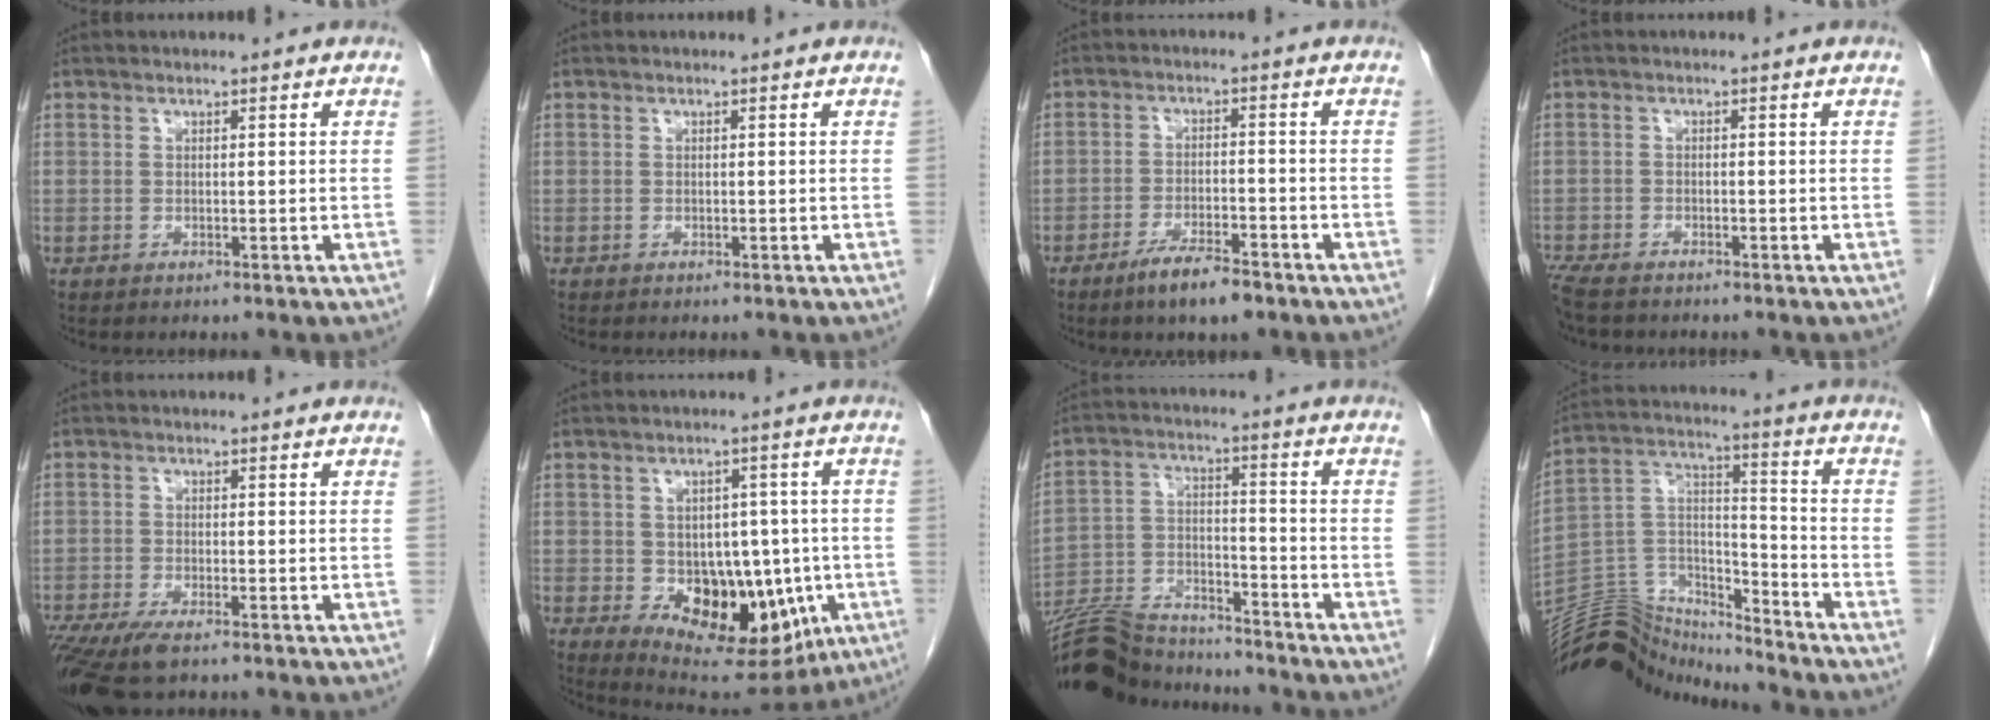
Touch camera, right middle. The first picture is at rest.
{"total": 0.0}
{"total": 6.1, "force": [-4.4, 1.2, 4.0], "torque": [-0.076, -0.006, -0.073]}
{"total": 5.4, "force": [-4.6, 1.6, 2.4], "torque": [-0.046, -0.012, -0.083]}
{"total": 8.3, "force": [-6.0, 1.9, 5.4], "torque": [-0.093, -0.019, -0.100]}
{"total": 15.3, "force": [-3.6, 9.2, 11.7], "torque": [-0.166, 0.005, -0.029]}
{"total": 16.1, "force": [-15.3, 2.6, 4.4], "torque": [-0.087, 0.009, -0.259]}
{"total": 13.7, "force": [-13.6, 2.0, 0.1], "torque": [-0.005, 0.068, -0.249]}